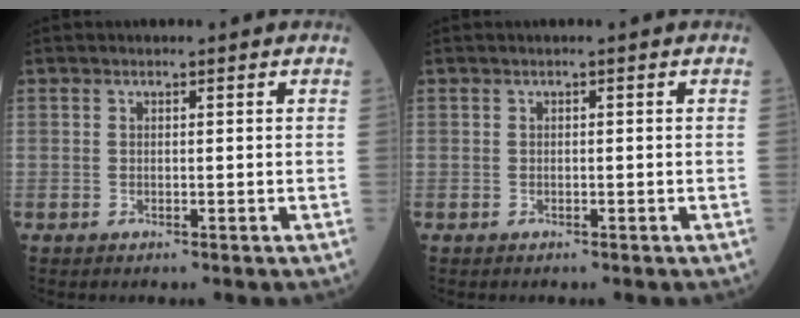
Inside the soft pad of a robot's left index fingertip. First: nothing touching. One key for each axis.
{"total": 0.0}